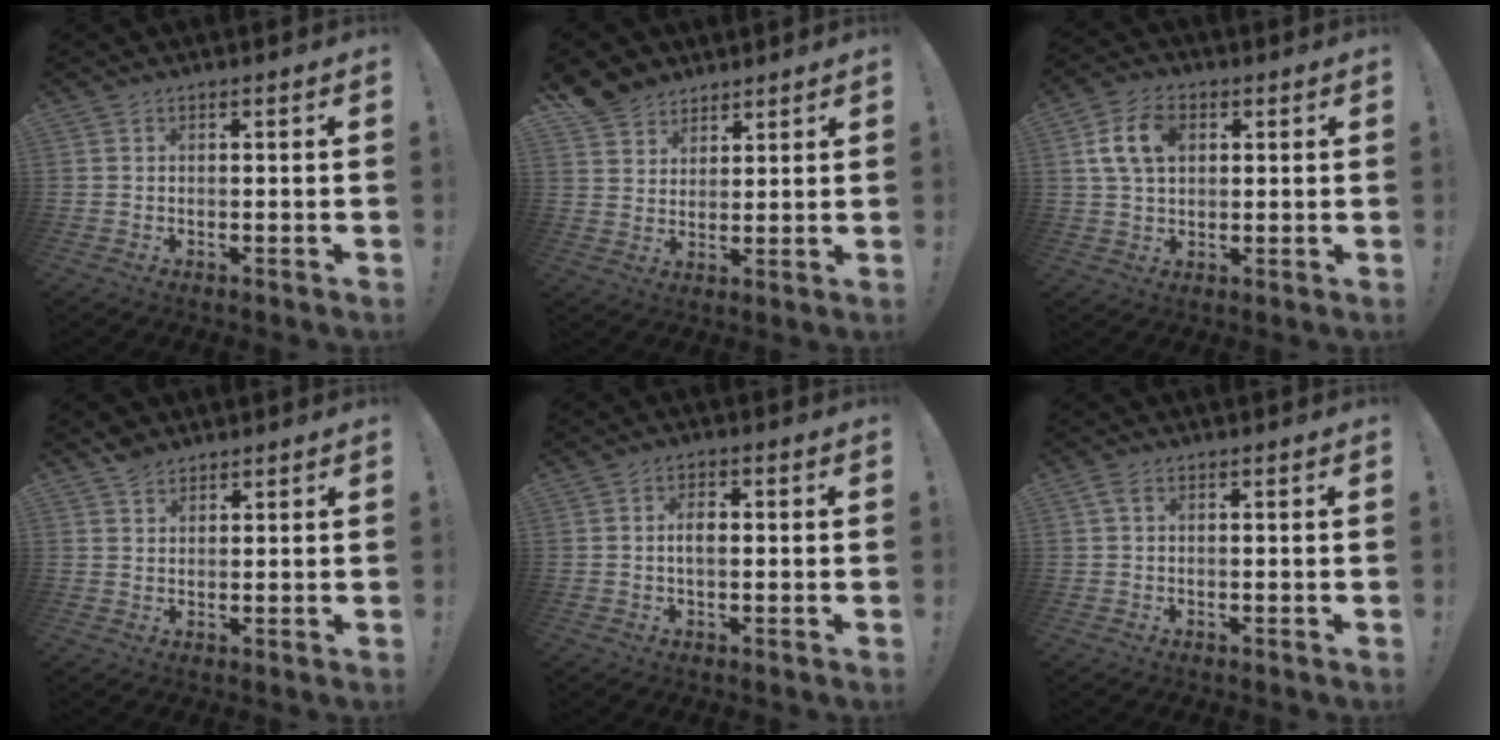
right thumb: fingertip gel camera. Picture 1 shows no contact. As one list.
[{"total": 7.2, "force": [5.6, 4.5, 0.6], "torque": [-0.018, -0.041, 0.113]}, {"total": 10.7, "force": [3.0, 7.1, 7.4], "torque": [-0.134, 0.009, 0.057]}, {"total": 3.7, "force": [3.0, 2.1, 0.8], "torque": [-0.006, -0.012, 0.057]}, {"total": 3.7, "force": [0.0, 1.9, 3.2], "torque": [-0.047, 0.004, -0.002]}, {"total": 1.6, "force": [0.4, 0.9, 1.3], "torque": [-0.019, 0.002, 0.006]}]